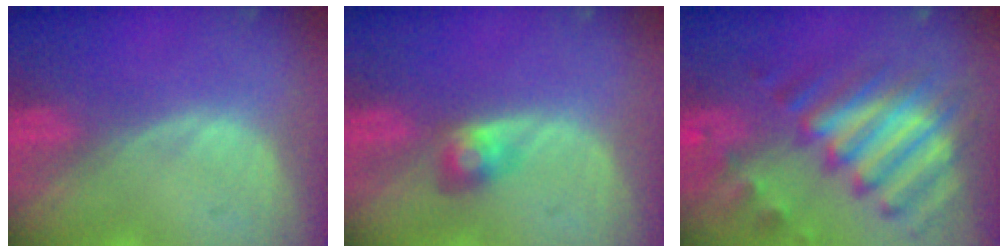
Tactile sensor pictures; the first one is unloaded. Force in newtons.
{"total": 2.7, "press": 2.7, "slide": 0.0}
{"total": 12.0, "press": 10.4, "slide": 6.0}